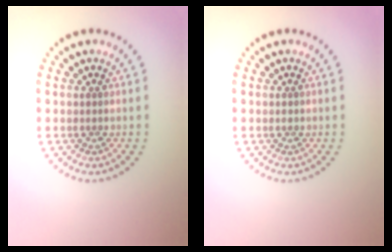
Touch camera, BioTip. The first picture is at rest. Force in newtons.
{"total": 0.6, "press": 0.6, "slide": 0.1}